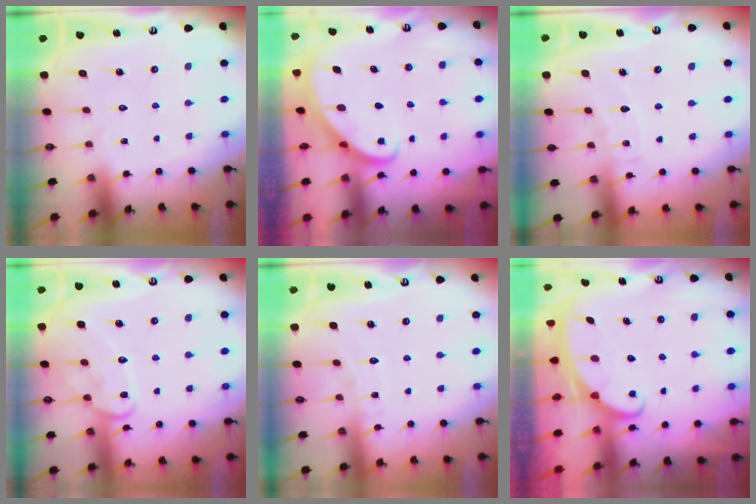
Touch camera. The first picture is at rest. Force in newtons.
{"total": 2.8, "press": 2.8, "slide": 0.2}
{"total": 4.9, "press": 4.9, "slide": 0.6}
{"total": 11.9, "press": 11.9, "slide": 0.8}
{"total": 4.7, "press": 4.7, "slide": 0.4}
{"total": 2.4, "press": 2.4, "slide": 0.4}